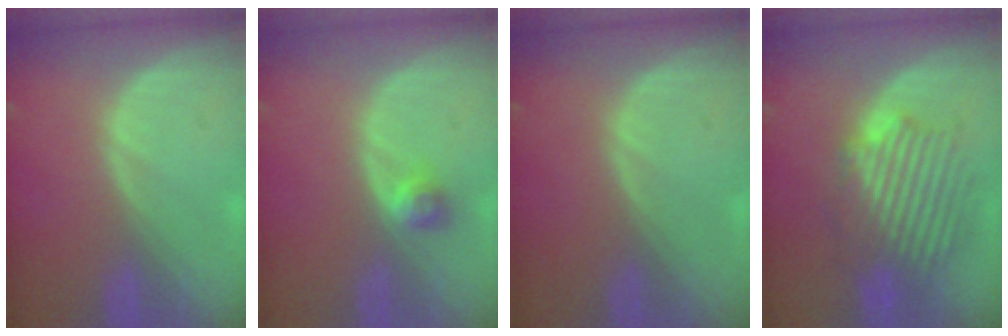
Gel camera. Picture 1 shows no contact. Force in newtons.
{"total": 2.6, "press": 2.2, "slide": 1.4}
{"total": 0.0}
{"total": 8.7, "press": 8.6, "slide": 1.6}